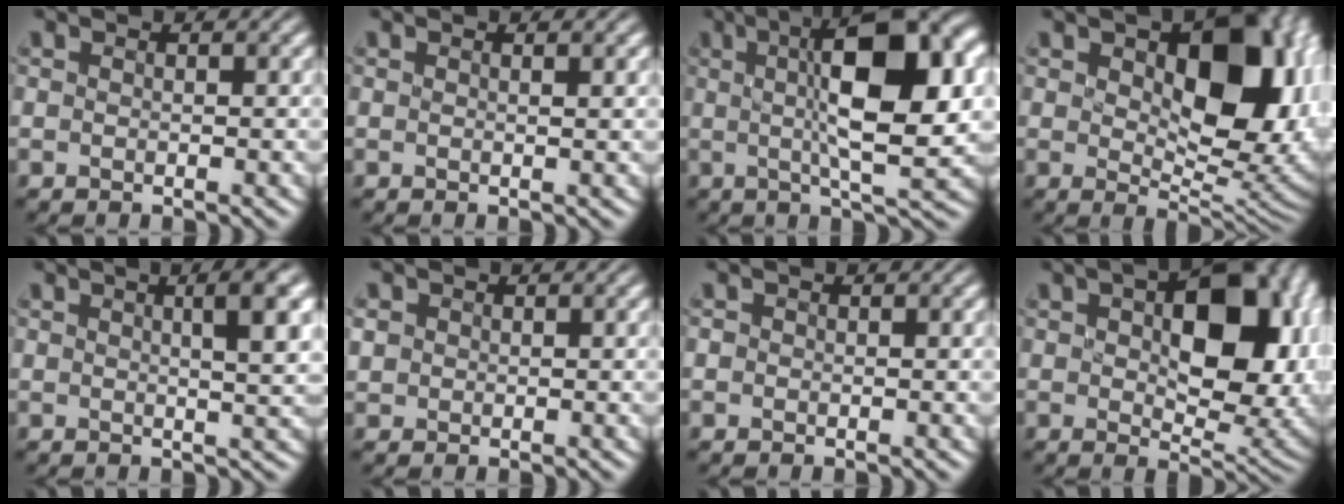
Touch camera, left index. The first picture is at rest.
{"total": 0.7, "force": [0.4, 0.2, 0.5], "torque": [-0.003, 0.001, 0.000]}
{"total": 11.2, "force": [1.6, 3.1, 10.6], "torque": [-0.164, 0.009, 0.031]}
{"total": 12.8, "force": [2.4, 7.0, 10.4], "torque": [-0.139, -0.005, 0.055]}
{"total": 4.5, "force": [1.5, 1.2, 4.1], "torque": [-0.043, 0.011, 0.020]}
{"total": 0.8, "force": [0.0, 0.7, -0.2], "torque": [-0.007, 0.000, 0.010]}
{"total": 0.5, "force": [-0.3, -0.1, -0.4], "torque": [0.000, 0.000, 0.002]}
{"total": 11.6, "force": [1.9, 6.1, 9.7], "torque": [-0.133, -0.003, 0.044]}